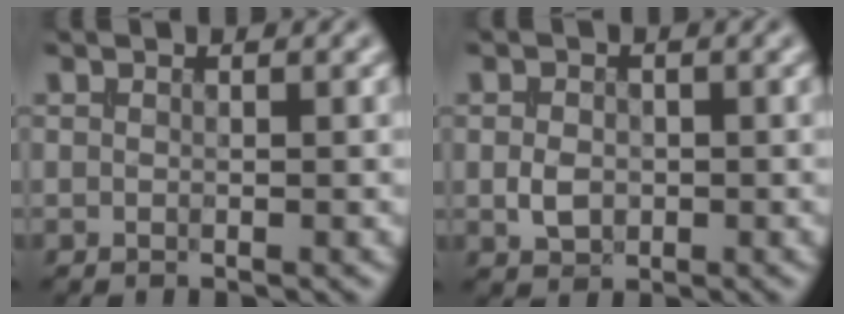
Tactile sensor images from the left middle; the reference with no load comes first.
{"total": 2.1, "force": [-0.3, 1.7, 1.2], "torque": [-0.024, -0.004, -0.009]}